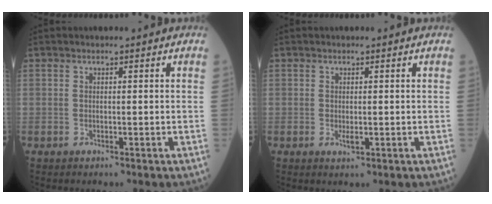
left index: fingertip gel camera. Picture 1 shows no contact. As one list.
[{"total": 1.1, "force": [-0.3, 0.4, 0.9], "torque": [-0.015, -0.003, -0.003]}]